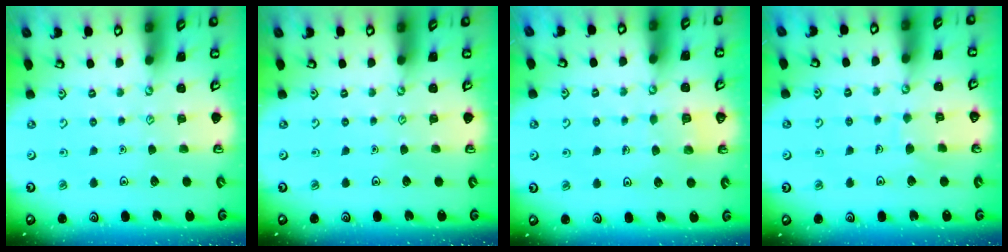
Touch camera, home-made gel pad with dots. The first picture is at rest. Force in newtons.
{"total": 0.0}
{"total": 3.0, "press": 3.0, "slide": 0.2}
{"total": 5.6, "press": 5.6, "slide": 0.5}